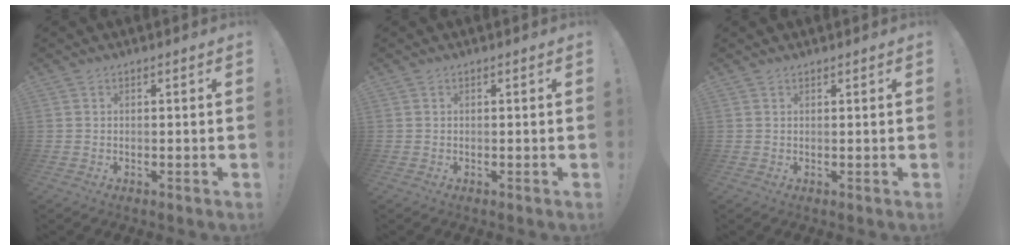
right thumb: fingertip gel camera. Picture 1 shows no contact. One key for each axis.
{"total": 0.0}
{"total": 0.8, "fx": 0.8, "fy": 0.2, "fz": 0.1, "tx": 0.007, "ty": -0.004, "tz": 0.014}